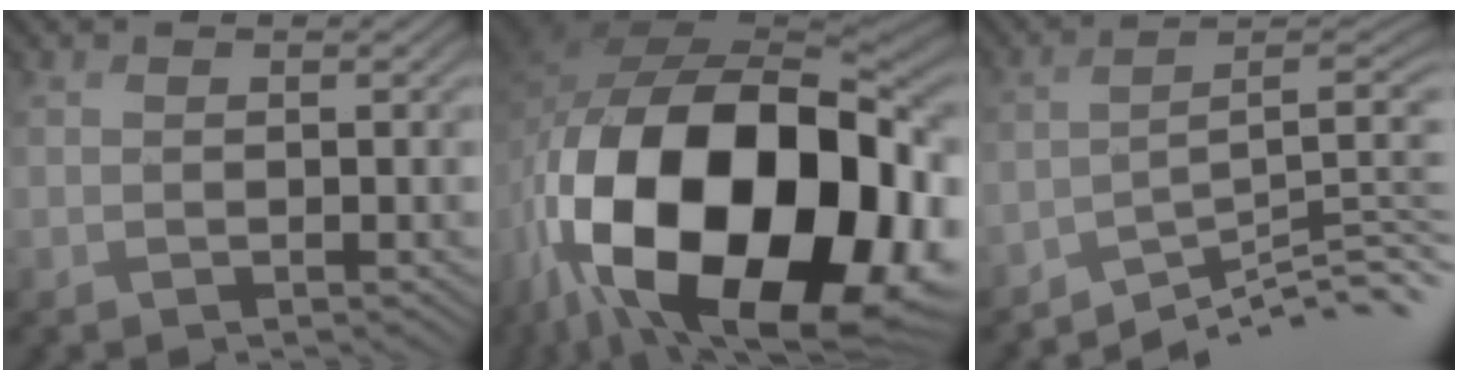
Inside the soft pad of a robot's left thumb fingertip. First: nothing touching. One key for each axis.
{"total": 21.2, "fx": -6.1, "fy": 12.2, "fz": 16.2, "tx": -0.355, "ty": -0.056, "tz": -0.062}
{"total": 9.5, "fx": -7.2, "fy": 2.1, "fz": 5.8, "tx": -0.087, "ty": 0.002, "tz": -0.109}